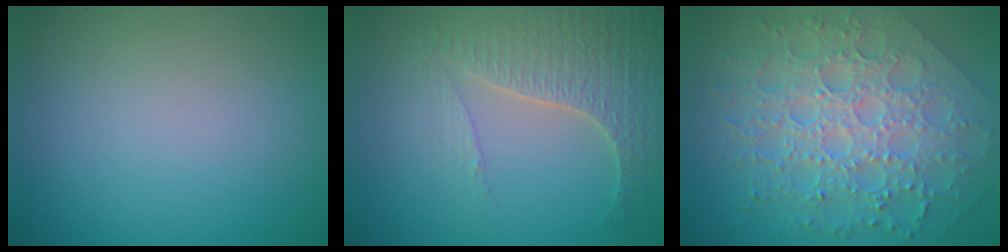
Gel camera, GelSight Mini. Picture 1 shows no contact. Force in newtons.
{"total": 4.2, "press": 4.0, "slide": 1.3}
{"total": 8.9, "press": 6.4, "slide": 6.2}